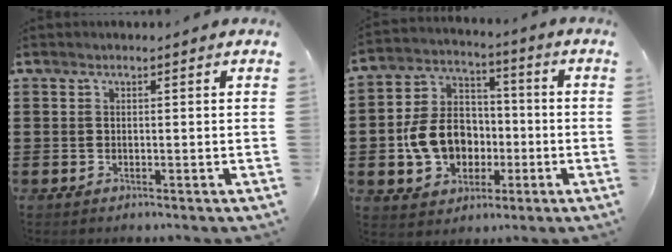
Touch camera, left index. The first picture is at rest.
{"total": 10.4, "force": [-2.0, 8.5, 5.6], "torque": [-0.139, 0.023, -0.037]}